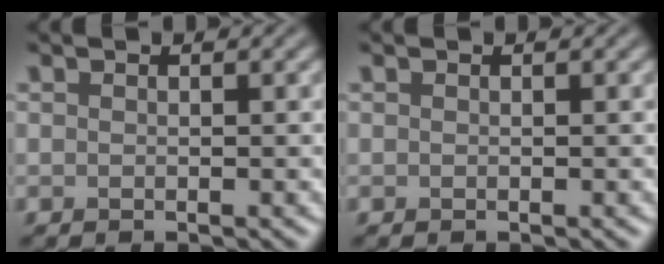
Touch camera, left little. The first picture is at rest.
{"total": 0.0}